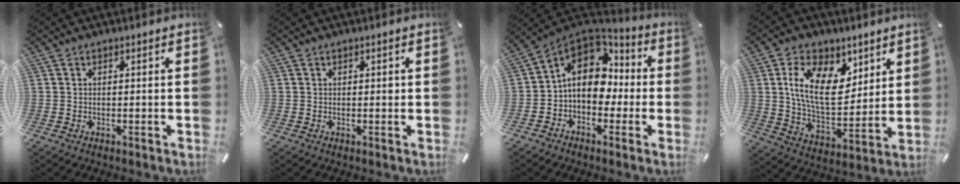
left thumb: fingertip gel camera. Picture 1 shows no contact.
{"total": 0.9, "force": [0.2, 0.6, 0.6], "torque": [-0.005, -0.001, 0.002]}
{"total": 12.7, "force": [0.6, 10.0, 7.8], "torque": [-0.143, 0.003, 0.011]}
{"total": 16.2, "force": [6.3, 10.1, 10.9], "torque": [-0.198, -0.015, 0.117]}